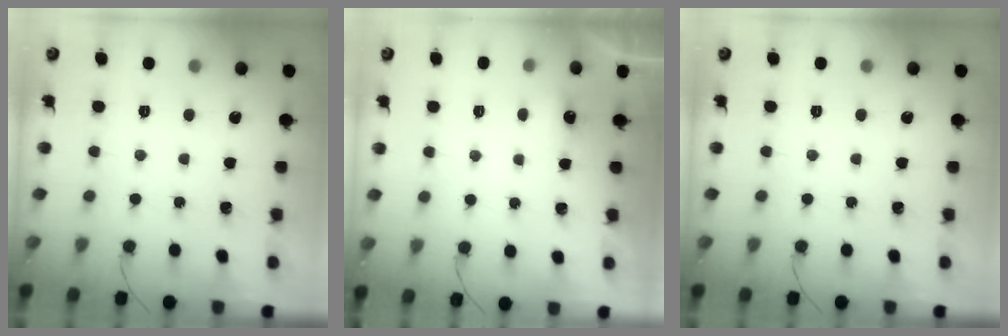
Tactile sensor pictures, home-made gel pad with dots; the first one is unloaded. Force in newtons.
{"total": 2.4, "press": 2.3, "slide": 0.6}
{"total": 0.0}